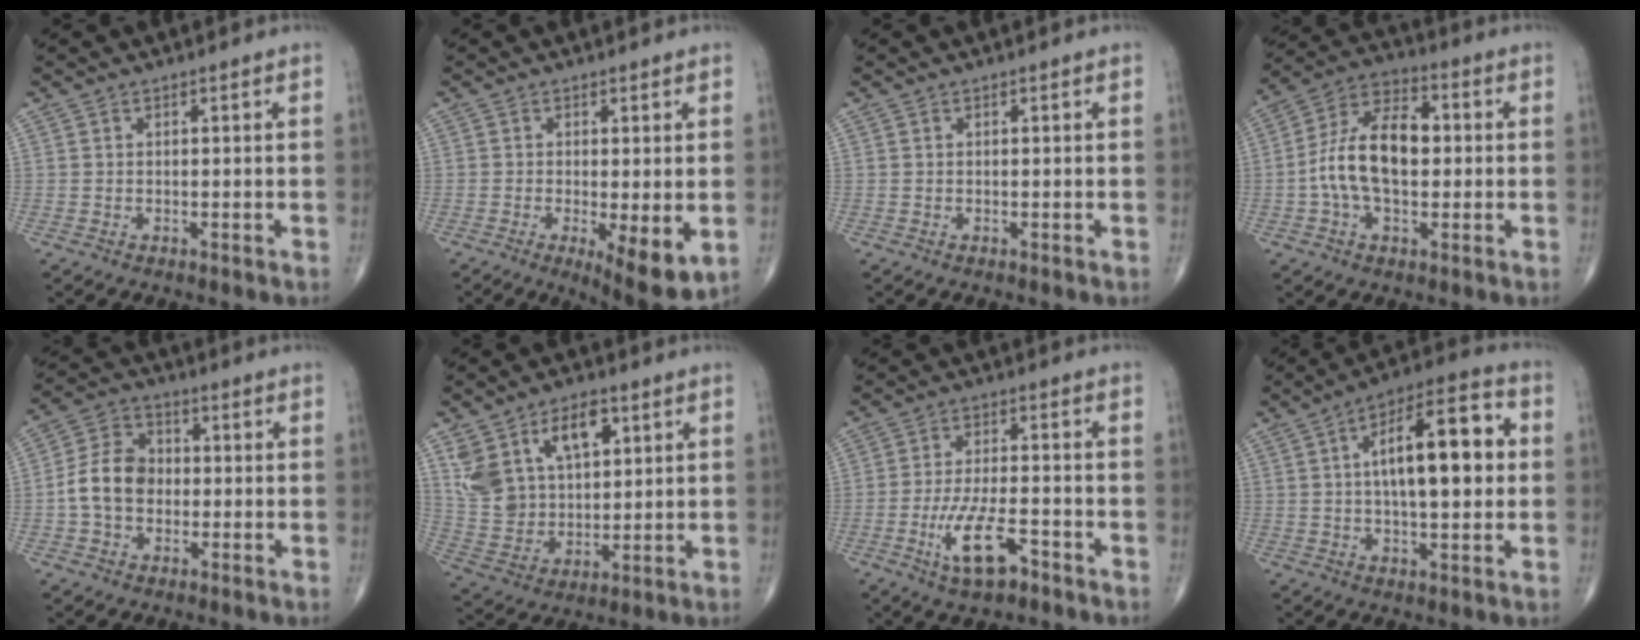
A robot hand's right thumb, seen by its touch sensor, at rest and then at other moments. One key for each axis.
{"total": 8.6, "fx": -2.1, "fy": 2.7, "fz": 8.0, "tx": -0.117, "ty": -0.024, "tz": -0.030}
{"total": 0.0}
{"total": 14.3, "fx": -0.3, "fy": 8.1, "fz": 11.7, "tx": -0.208, "ty": 0.034, "tz": -0.015}
{"total": 9.4, "fx": -1.0, "fy": 7.2, "fz": 6.0, "tx": -0.101, "ty": 0.029, "tz": -0.030}
{"total": 15.2, "fx": 6.3, "fy": 9.7, "fz": 9.9, "tx": -0.155, "ty": -0.017, "tz": 0.133}
{"total": 9.3, "fx": -4.5, "fy": 3.2, "fz": 7.5, "tx": -0.142, "ty": 0.018, "tz": -0.078}
{"total": 17.3, "fx": 2.4, "fy": 6.7, "fz": 15.8, "tx": -0.227, "ty": 0.021, "tz": 0.030}